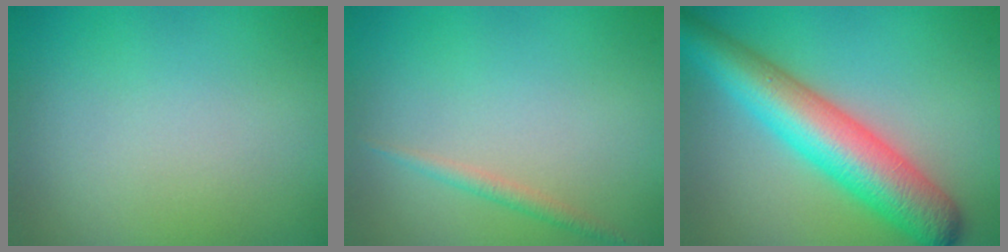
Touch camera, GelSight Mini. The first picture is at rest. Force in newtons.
{"total": 1.2, "press": 1.1, "slide": 0.1}
{"total": 8.2, "press": 8.2, "slide": 0.2}